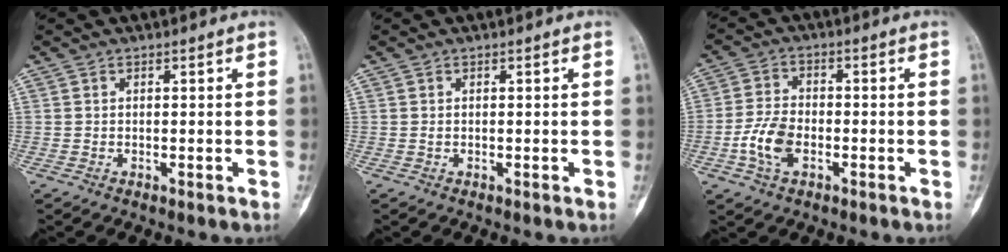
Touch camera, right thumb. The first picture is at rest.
{"total": 0.0}
{"total": 7.1, "force": [-2.4, 4.2, 5.3], "torque": [-0.107, 0.015, -0.050]}